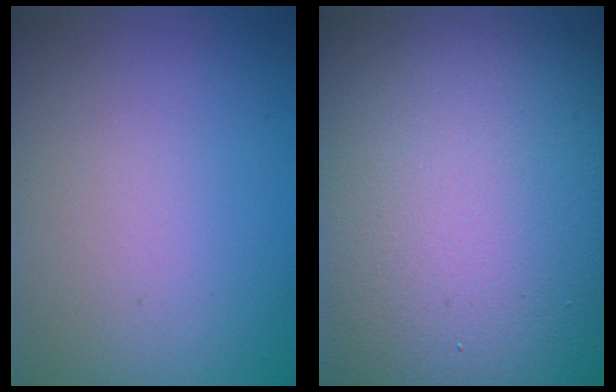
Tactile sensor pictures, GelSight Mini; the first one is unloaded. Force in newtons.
{"total": 24.5, "press": 24.4, "slide": 1.3}